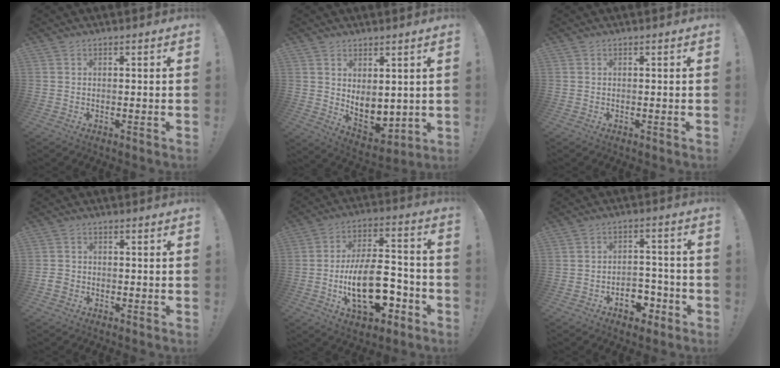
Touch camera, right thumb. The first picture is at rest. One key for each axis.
{"total": 7.3, "fx": 2.3, "fy": 5.4, "fz": 4.3, "tx": -0.045, "ty": -0.035, "tz": 0.054}
{"total": 0.0}
{"total": 2.8, "fx": -1.4, "fy": 2.1, "fz": 1.1, "tx": -0.021, "ty": 0.005, "tz": -0.026}
{"total": 20.8, "fx": -6.8, "fy": 10.6, "fz": 16.5, "tx": -0.286, "ty": 0.046, "tz": -0.104}
{"total": 8.2, "fx": -4.4, "fy": 5.8, "fz": 3.8, "tx": -0.040, "ty": 0.041, "tz": -0.070}